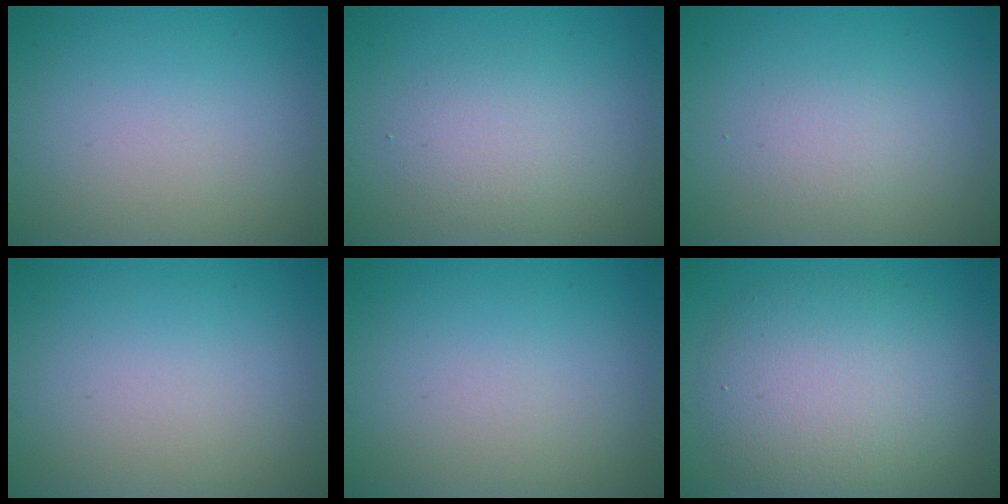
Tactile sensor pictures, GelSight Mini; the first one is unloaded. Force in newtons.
{"total": 2.3, "press": 2.3, "slide": 0.2}
{"total": 1.5, "press": 1.4, "slide": 0.1}
{"total": 0.0}
{"total": 0.0}
{"total": 7.1, "press": 7.0, "slide": 0.5}